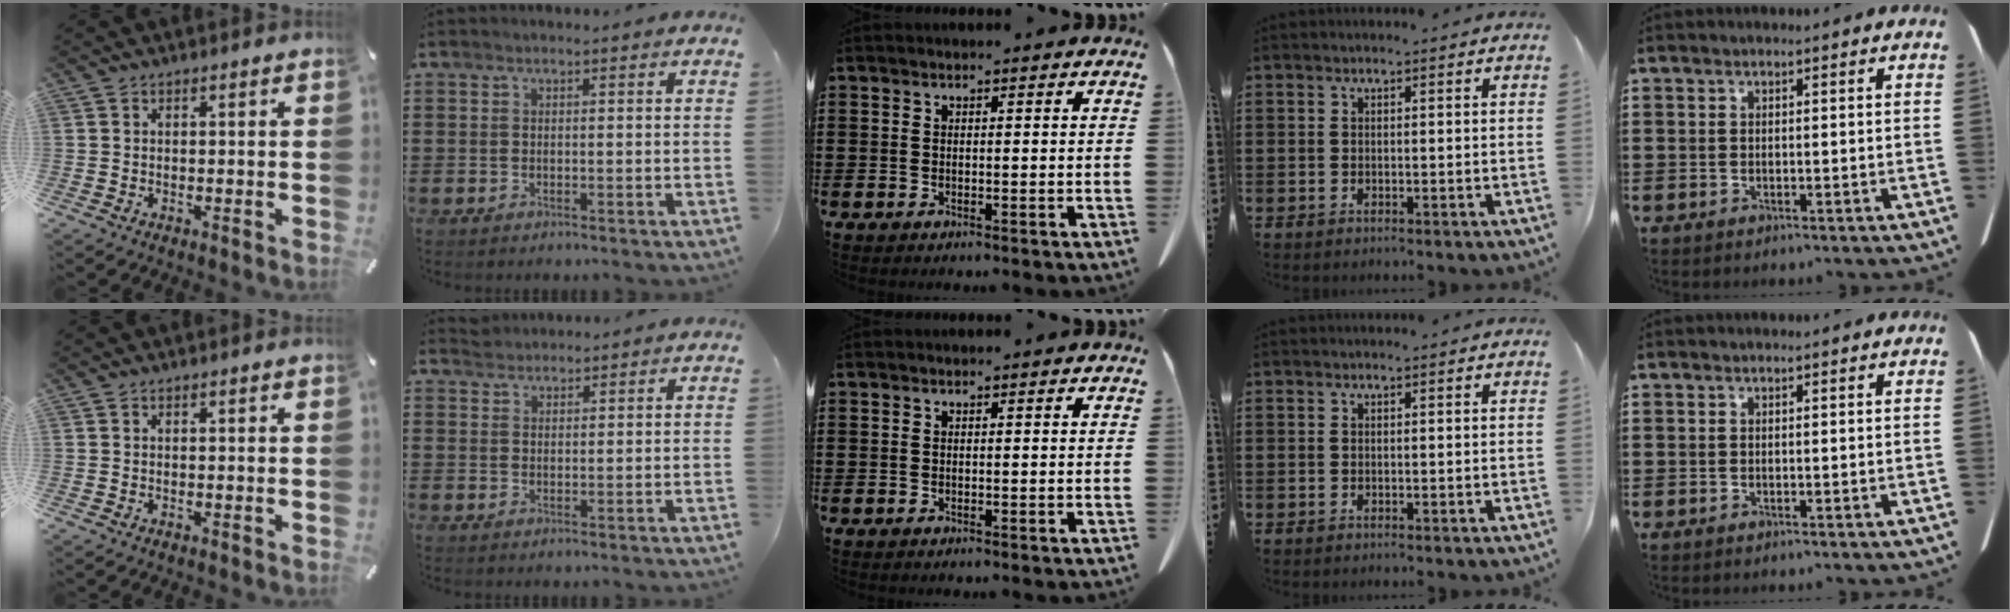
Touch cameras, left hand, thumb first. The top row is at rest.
{"index": {"total": 1.7, "force": [1.6, 0.5, -0.3], "torque": [0.000, 0.003, 0.033]}}